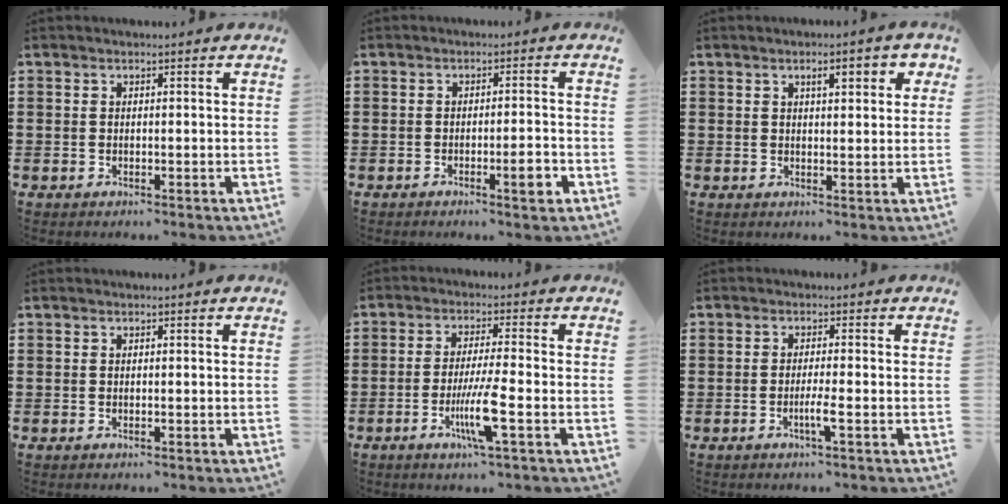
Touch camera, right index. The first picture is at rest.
{"total": 3.9, "force": [-1.7, 0.5, 3.4], "torque": [-0.054, -0.002, -0.030]}
{"total": 3.2, "force": [1.3, 1.0, 2.8], "torque": [-0.043, 0.000, 0.015]}
{"total": 0.0}
{"total": 7.6, "force": [-2.7, 0.2, 7.0], "torque": [-0.143, -0.022, -0.053]}
{"total": 3.0, "force": [-1.2, 0.0, 2.7], "torque": [-0.046, -0.004, -0.023]}